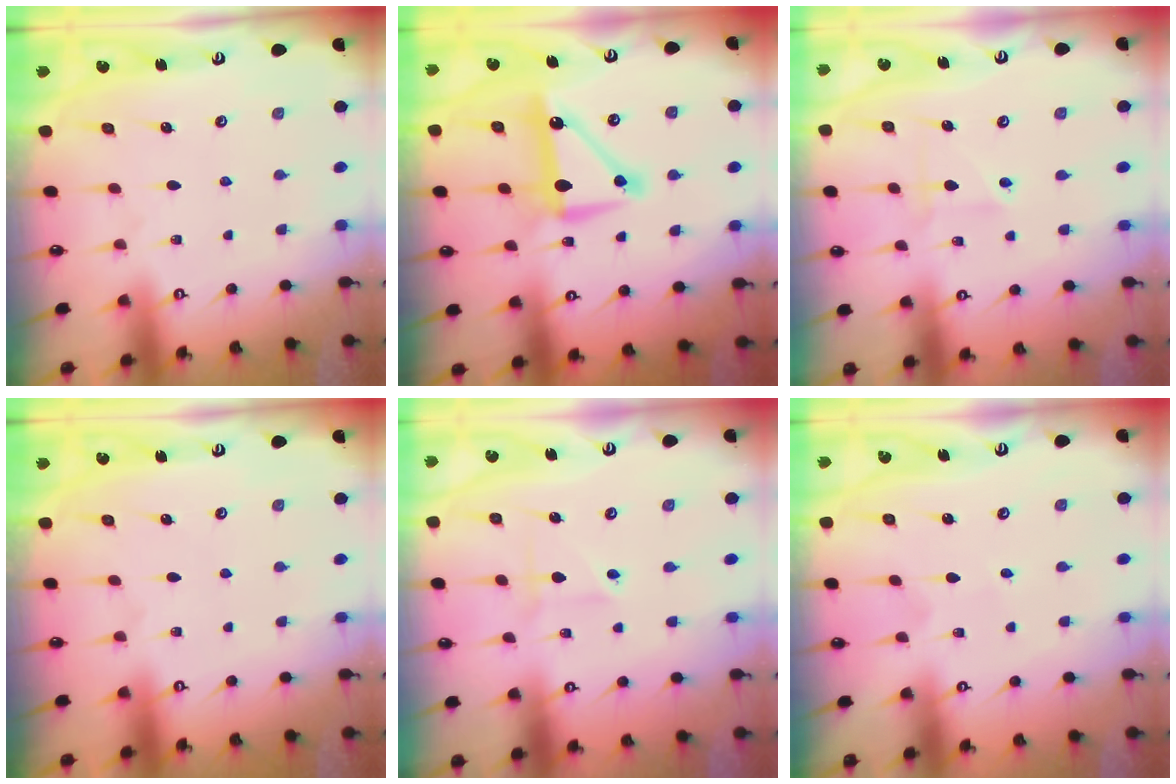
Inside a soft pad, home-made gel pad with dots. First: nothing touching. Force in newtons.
{"total": 12.3, "press": 12.3, "slide": 0.8}
{"total": 2.3, "press": 2.3, "slide": 0.5}
{"total": 0.0}
{"total": 2.2, "press": 2.2, "slide": 0.3}
{"total": 0.7, "press": 0.7, "slide": 0.0}